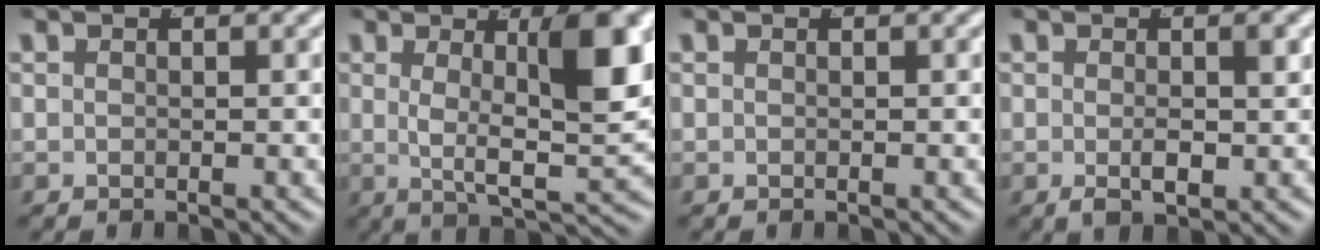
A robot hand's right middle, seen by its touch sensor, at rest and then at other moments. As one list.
[{"total": 7.9, "force": [1.0, 2.0, 7.6], "torque": [-0.113, -0.013, 0.024]}, {"total": 0.0}, {"total": 1.6, "force": [-0.4, 0.3, 1.6], "torque": [-0.025, -0.008, 0.000]}]